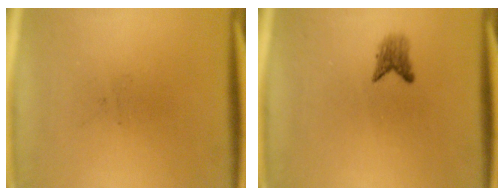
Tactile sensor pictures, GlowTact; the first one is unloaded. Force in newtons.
{"total": 1.8}